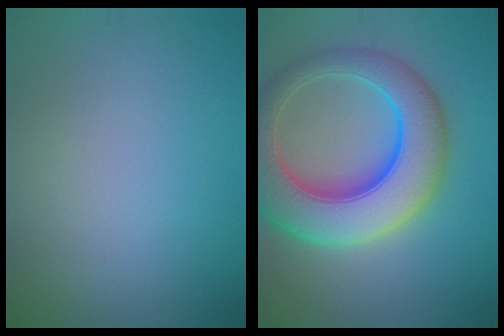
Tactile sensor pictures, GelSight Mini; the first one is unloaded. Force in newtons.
{"total": 11.0, "press": 11.0, "slide": 0.3}